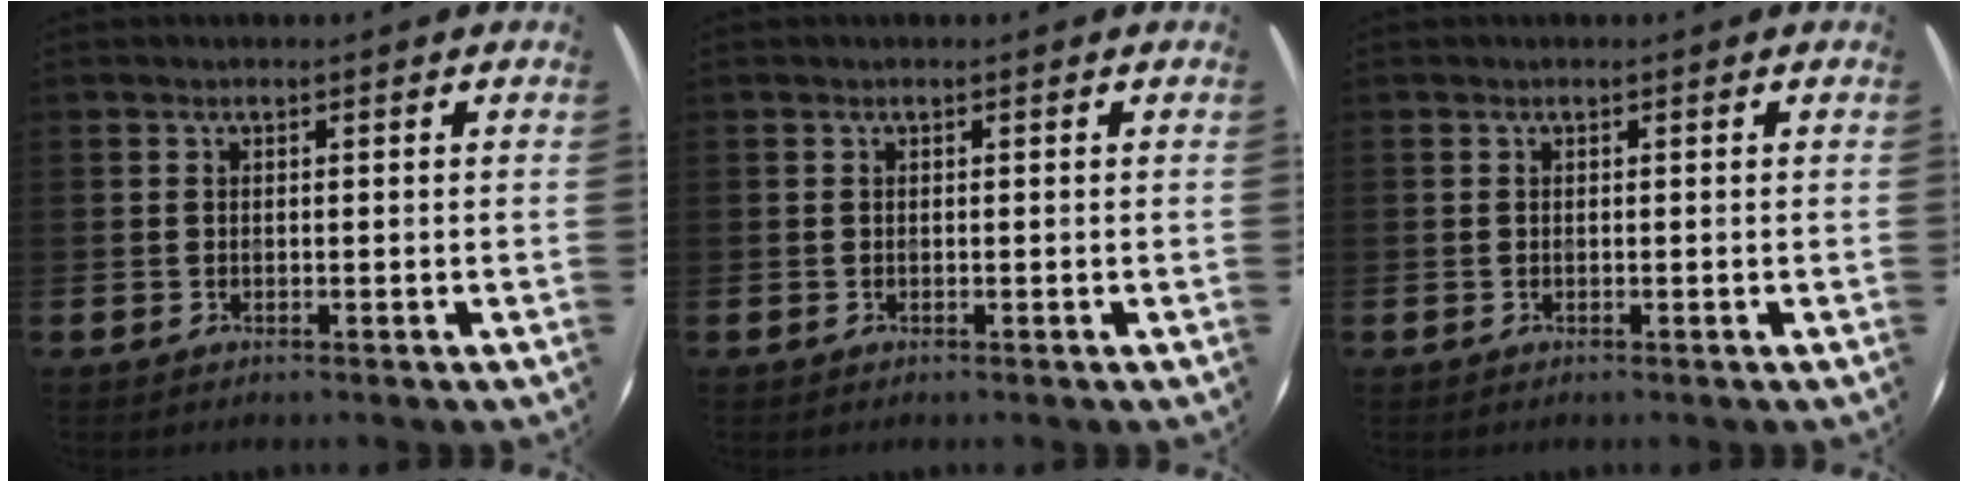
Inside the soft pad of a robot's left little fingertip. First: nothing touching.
{"total": 0.0}
{"total": 0.0}